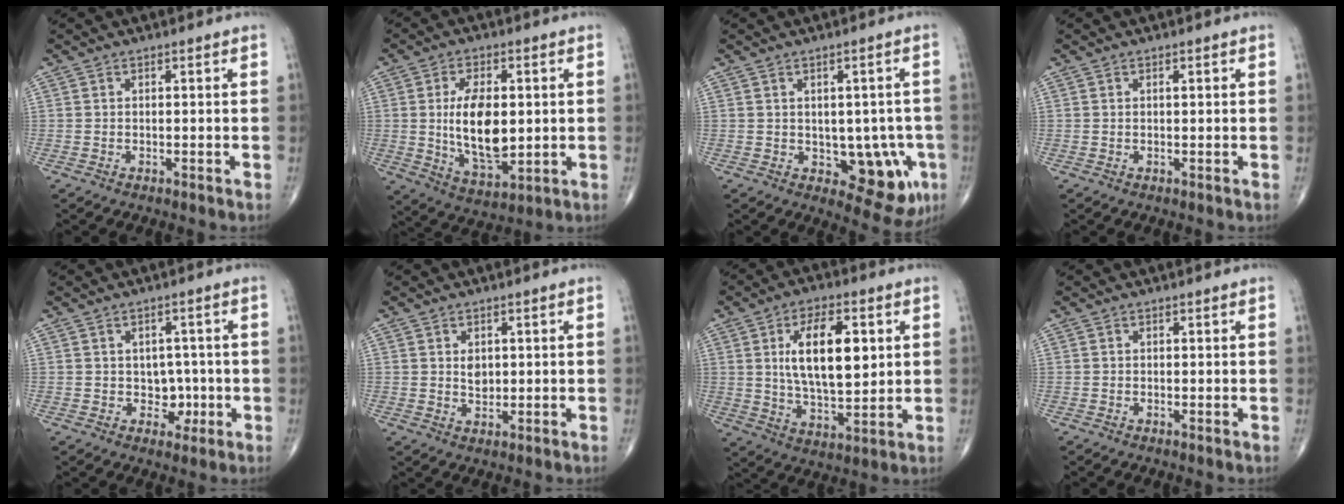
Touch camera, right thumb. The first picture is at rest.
{"total": 13.4, "force": [0.6, 6.9, 11.5], "torque": [-0.188, -0.015, 0.020]}
{"total": 9.7, "force": [-2.1, 5.4, 7.8], "torque": [-0.051, -0.002, -0.014]}
{"total": 0.6, "force": [0.2, 0.1, 0.5], "torque": [-0.009, 0.001, 0.002]}
{"total": 4.2, "force": [-0.6, 3.5, 2.2], "torque": [0.005, 0.008, -0.008]}
{"total": 2.6, "force": [0.6, 1.8, 1.8], "torque": [-0.019, -0.007, 0.012]}
{"total": 14.9, "force": [3.3, 7.0, 12.7], "torque": [-0.198, -0.013, 0.062]}
{"total": 0.0}